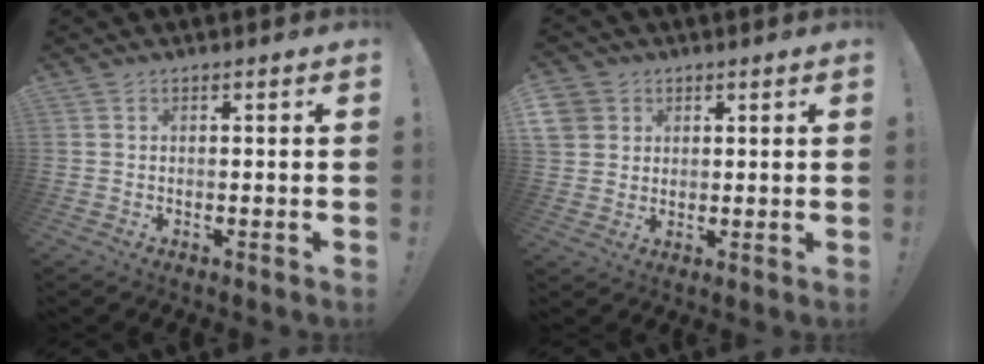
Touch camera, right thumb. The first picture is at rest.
{"total": 5.9, "force": [2.6, 5.2, 1.2], "torque": [-0.016, -0.012, 0.053]}